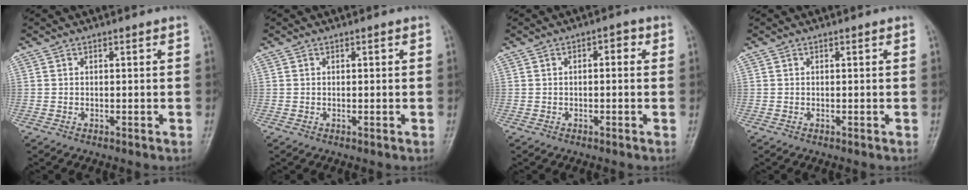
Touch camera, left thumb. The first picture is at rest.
{"total": 0.0}
{"total": 2.5, "force": [0.4, 1.3, 2.1], "torque": [-0.020, 0.011, -0.001]}
{"total": 0.0}